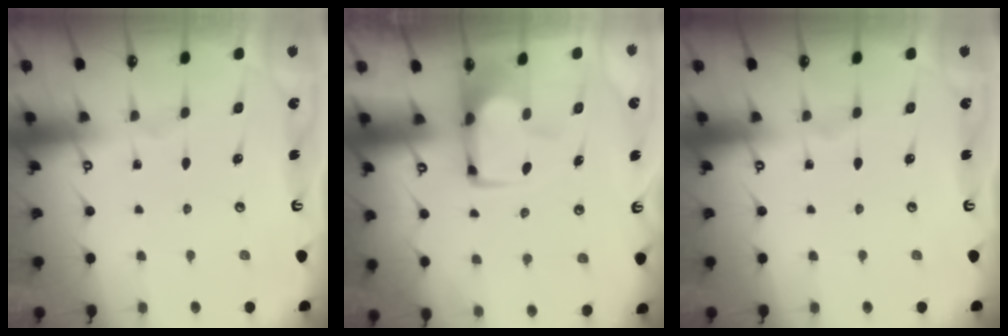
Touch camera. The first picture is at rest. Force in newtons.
{"total": 1.0, "press": 0.8, "slide": 0.6}
{"total": 0.0}